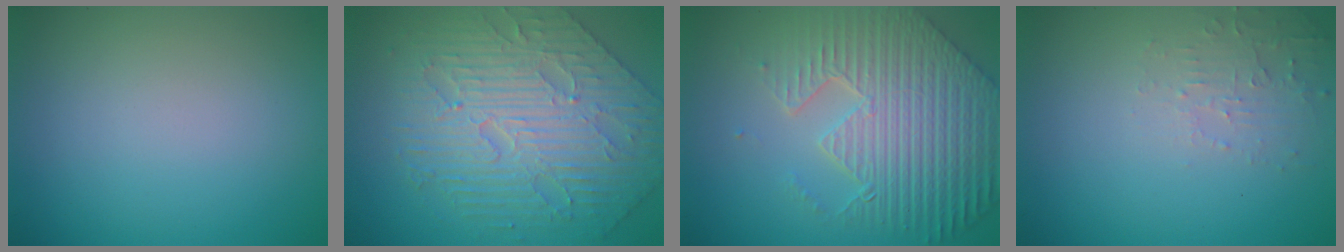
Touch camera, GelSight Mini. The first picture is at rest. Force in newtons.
{"total": 6.4, "press": 5.4, "slide": 3.4}
{"total": 8.9, "press": 6.3, "slide": 6.2}
{"total": 1.9, "press": 1.9, "slide": 0.3}